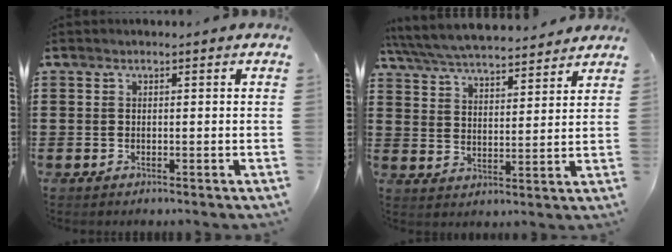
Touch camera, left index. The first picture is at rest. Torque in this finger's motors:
{"motor_torque": [2.14, 0.00, 1.05, 0.21]}